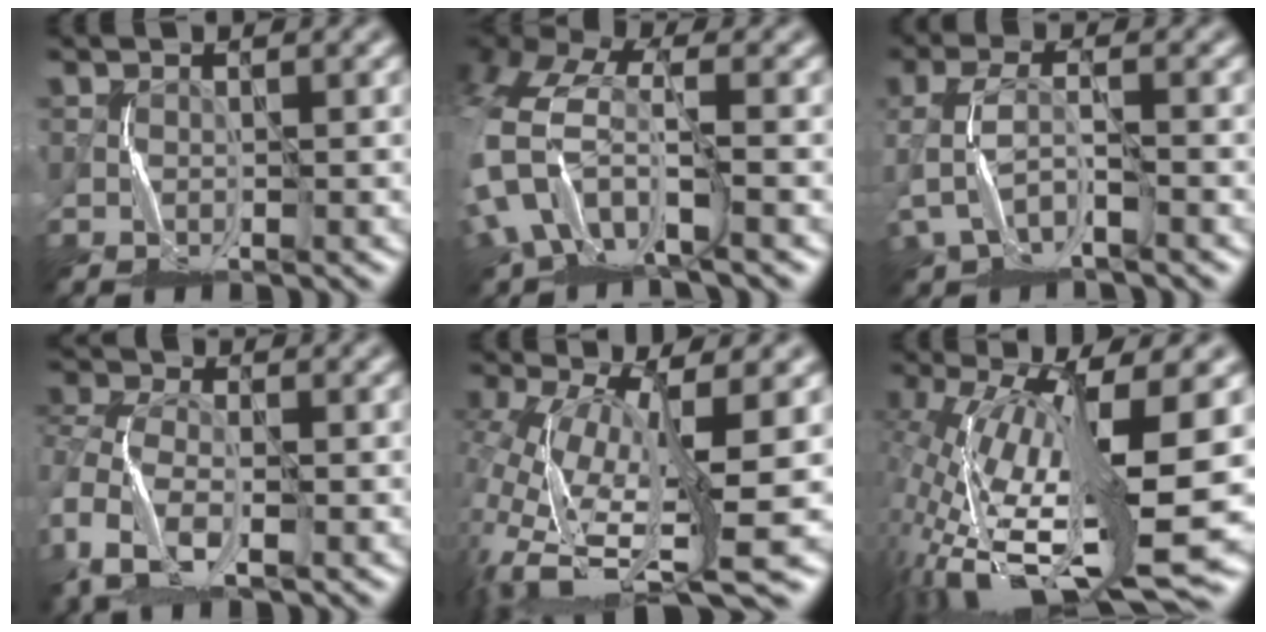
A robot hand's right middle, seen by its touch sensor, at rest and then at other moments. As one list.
[{"total": 9.6, "force": [-3.5, 5.9, 6.8], "torque": [-0.175, -0.007, -0.067]}, {"total": 2.6, "force": [-1.7, 1.0, 1.8], "torque": [-0.050, 0.004, -0.034]}, {"total": 7.1, "force": [-3.0, 4.5, 4.5], "torque": [-0.106, -0.003, -0.057]}, {"total": 12.5, "force": [-3.6, 4.4, 11.1], "torque": [-0.235, -0.021, -0.055]}, {"total": 14.4, "force": [-2.5, 4.2, 13.6], "torque": [-0.275, -0.004, -0.030]}]